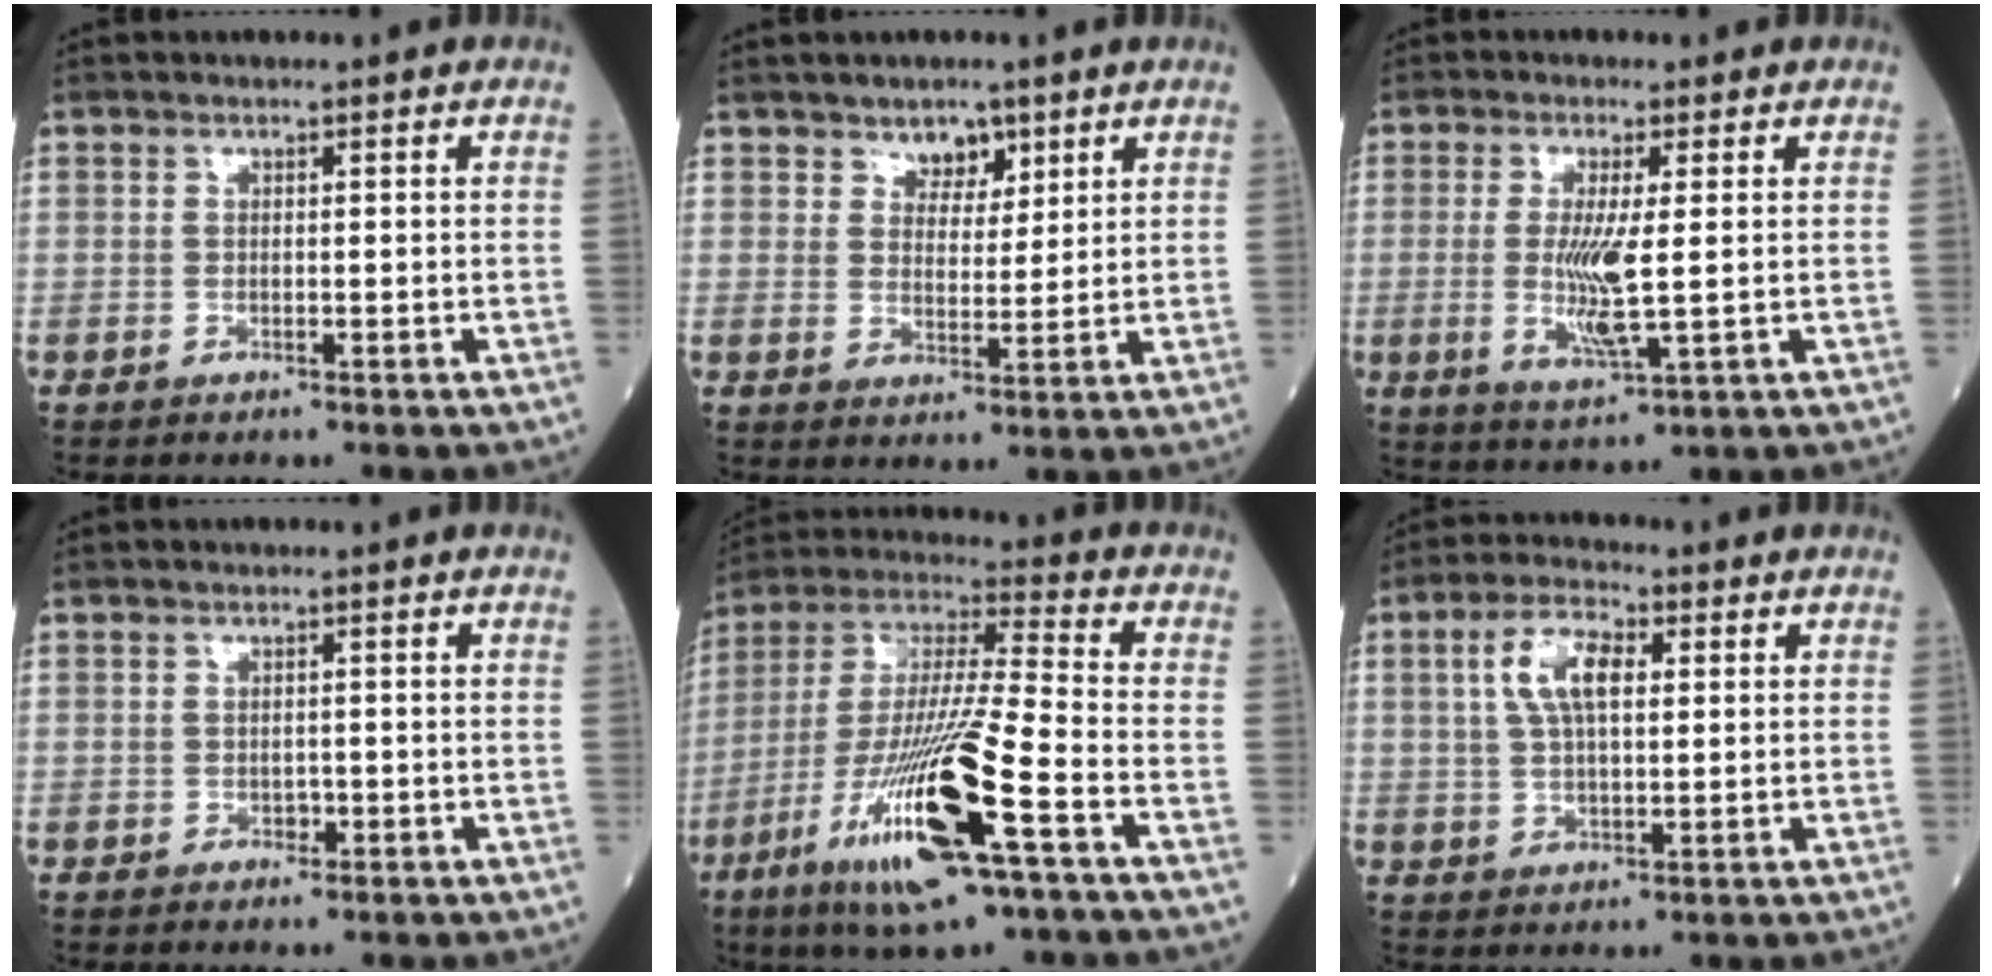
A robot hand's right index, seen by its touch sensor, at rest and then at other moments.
{"total": 4.0, "force": [2.7, 2.3, 1.7], "torque": [-0.019, 0.000, 0.045]}
{"total": 6.9, "force": [-0.1, 0.6, 6.9], "torque": [-0.149, -0.020, 0.001]}
{"total": 0.8, "force": [-0.3, 0.6, 0.4], "torque": [-0.006, 0.002, -0.005]}
{"total": 20.1, "force": [-8.7, 1.3, 18.0], "torque": [-0.381, -0.035, -0.162]}
{"total": 7.5, "force": [2.2, 3.0, 6.6], "torque": [-0.135, 0.015, 0.041]}